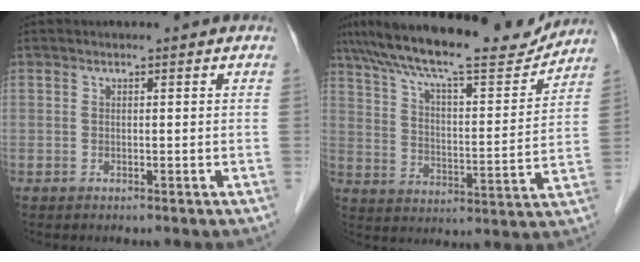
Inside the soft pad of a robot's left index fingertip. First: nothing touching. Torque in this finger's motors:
{"motor_torque": [0.53, -1.07, 0.68, 0.15]}